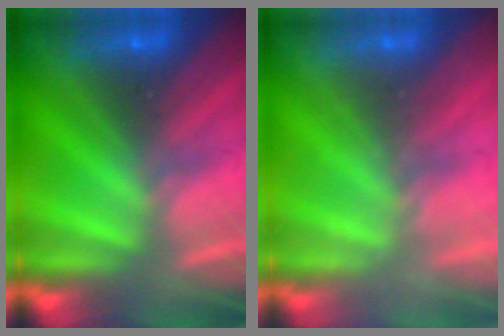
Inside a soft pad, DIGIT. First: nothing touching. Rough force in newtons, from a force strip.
{"total": 2.2}